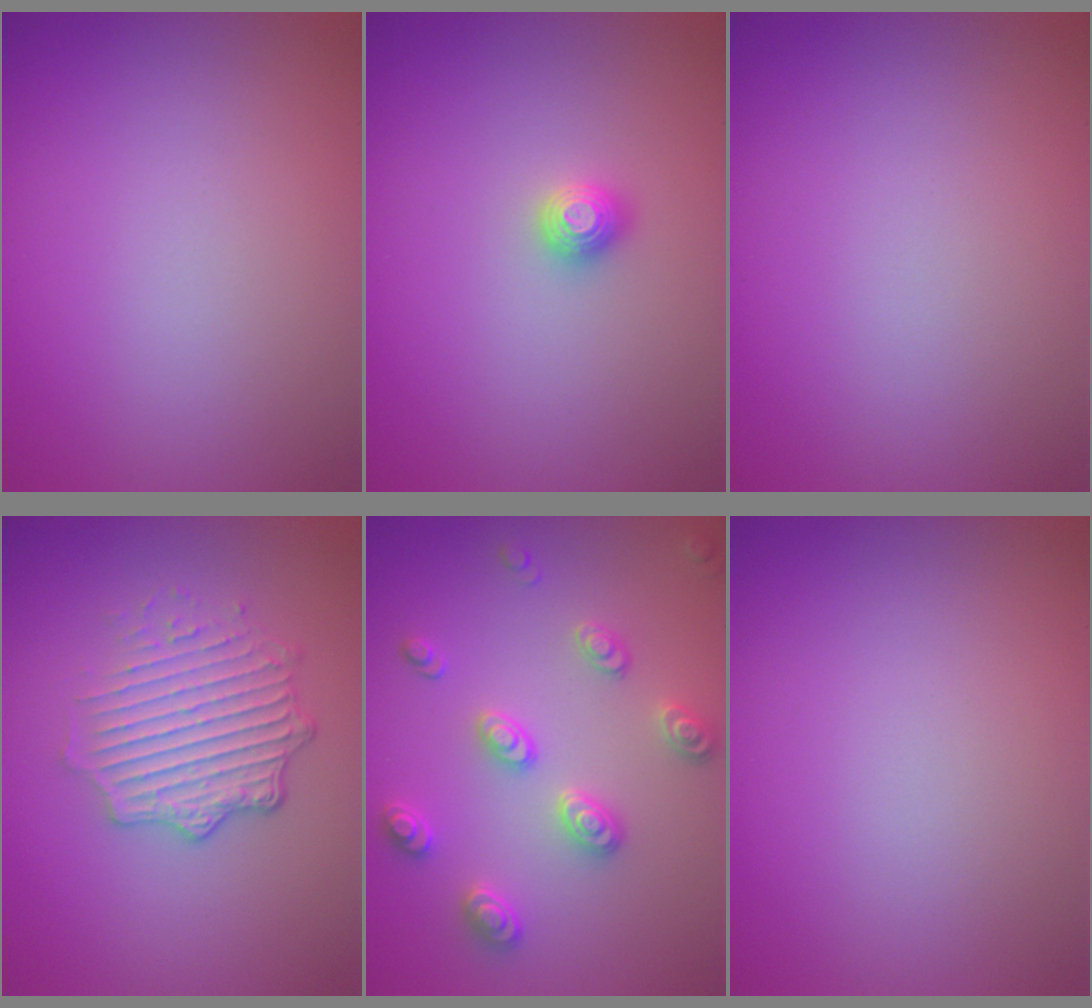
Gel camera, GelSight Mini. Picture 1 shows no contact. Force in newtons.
{"total": 1.2, "press": 1.1, "slide": 0.2}
{"total": 0.0}
{"total": 4.9, "press": 3.5, "slide": 3.3}
{"total": 3.0, "press": 2.9, "slide": 0.6}
{"total": 0.0}